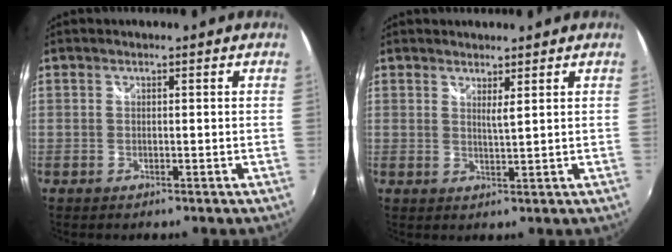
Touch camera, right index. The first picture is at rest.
{"total": 2.0, "force": [1.5, 0.0, 1.4], "torque": [-0.026, -0.004, 0.021]}